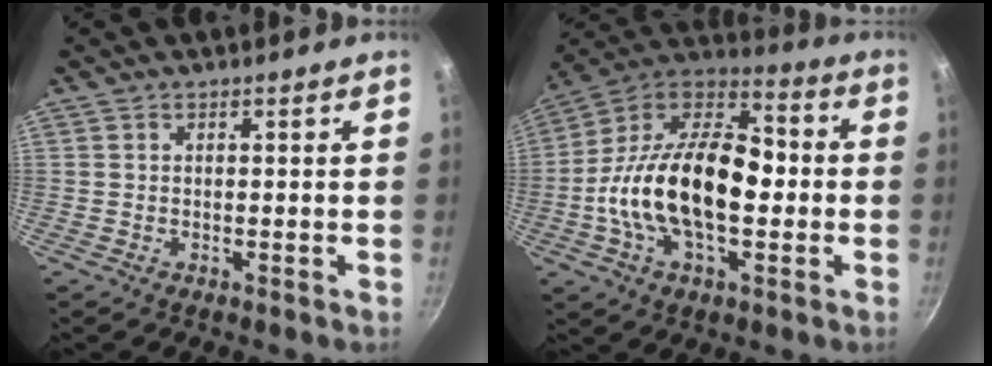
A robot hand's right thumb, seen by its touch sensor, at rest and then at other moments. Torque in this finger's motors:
{"motor_torque": [-0.13, 1.25, 1.45, -1.32, 0.28]}